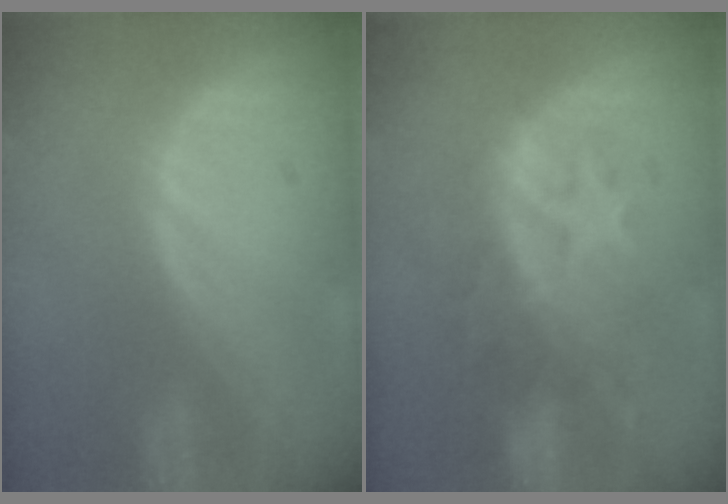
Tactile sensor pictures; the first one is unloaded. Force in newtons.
{"total": 9.8, "press": 8.8, "slide": 4.3}